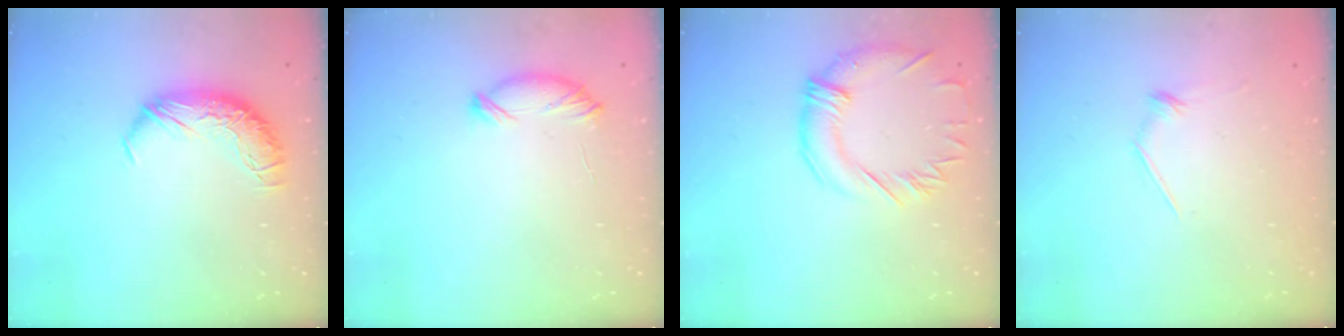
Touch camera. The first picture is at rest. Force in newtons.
{"total": 7.0, "press": 6.9, "slide": 0.5}
{"total": 1.9, "press": 1.6, "slide": 1.1}
{"total": 7.1, "press": 7.0, "slide": 0.8}